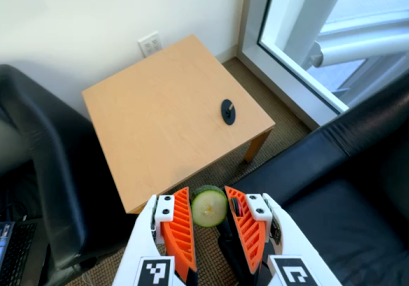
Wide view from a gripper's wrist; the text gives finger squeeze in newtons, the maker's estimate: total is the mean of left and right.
{"total": 6.2, "left": 5.9, "right": 6.5}